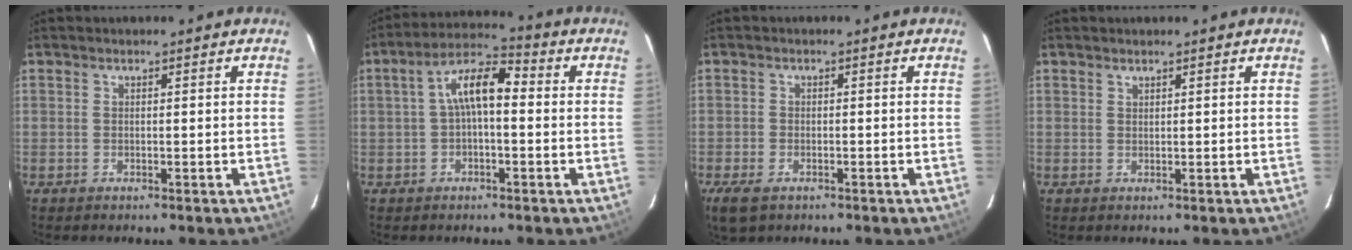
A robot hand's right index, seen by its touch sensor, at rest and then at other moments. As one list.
[{"total": 8.0, "force": [0.2, 3.3, 7.3], "torque": [-0.141, 0.029, 0.001]}, {"total": 4.7, "force": [-2.9, 2.6, 2.7], "torque": [-0.063, -0.014, -0.053]}, {"total": 0.6, "force": [0.5, 0.1, 0.1], "torque": [-0.002, 0.001, 0.012]}]